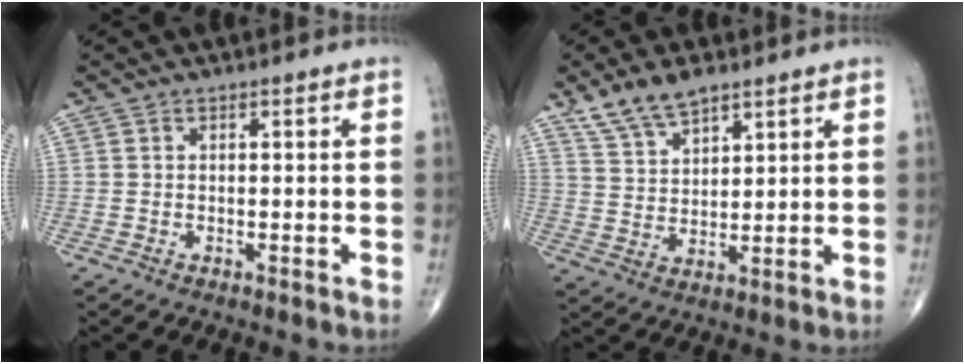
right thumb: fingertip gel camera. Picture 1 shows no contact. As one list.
[{"total": 8.3, "force": [6.0, 3.5, 4.5], "torque": [-0.071, -0.025, 0.121]}]